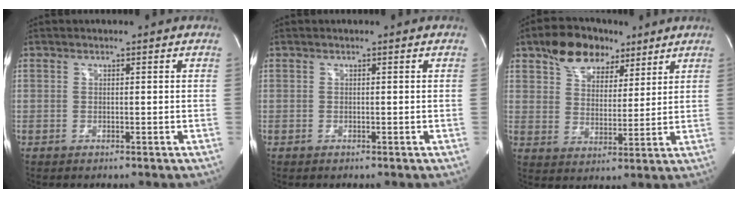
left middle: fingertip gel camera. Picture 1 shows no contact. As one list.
[{"total": 0.0}, {"total": 10.4, "force": [6.8, 6.2, 4.8], "torque": [-0.082, 0.024, 0.117]}]